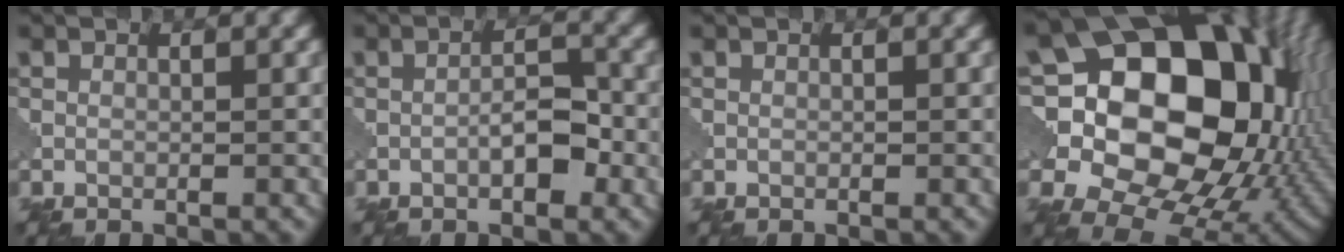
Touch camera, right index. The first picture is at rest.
{"total": 2.8, "force": [-1.1, 1.0, 2.4], "torque": [-0.037, 0.008, -0.021]}
{"total": 0.0}
{"total": 19.9, "force": [2.6, 14.8, 13.0], "torque": [-0.215, 0.016, 0.059]}